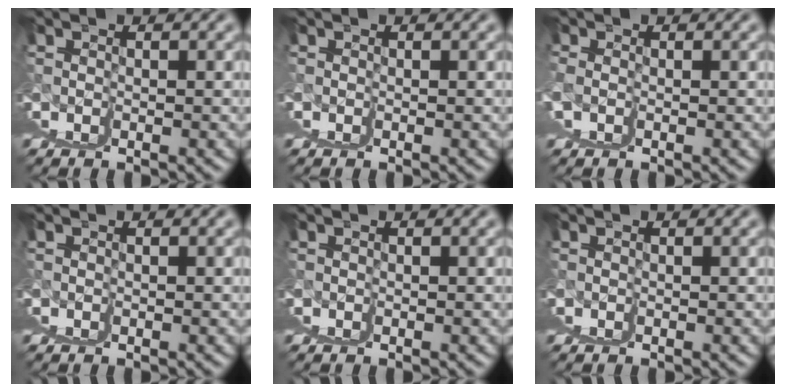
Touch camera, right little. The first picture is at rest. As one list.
[{"total": 0.6, "force": [0.1, -0.4, -0.4], "torque": [0.010, 0.002, 0.001]}, {"total": 1.0, "force": [0.5, 0.9, -0.1], "torque": [-0.007, -0.006, 0.009]}, {"total": 0.0}, {"total": 0.0}, {"total": 0.0}]